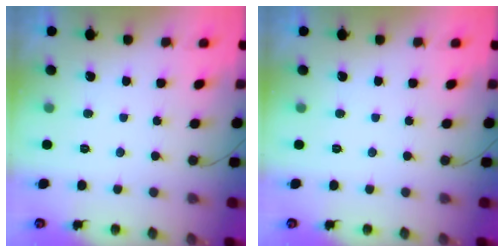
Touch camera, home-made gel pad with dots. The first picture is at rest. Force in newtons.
{"total": 0.0}